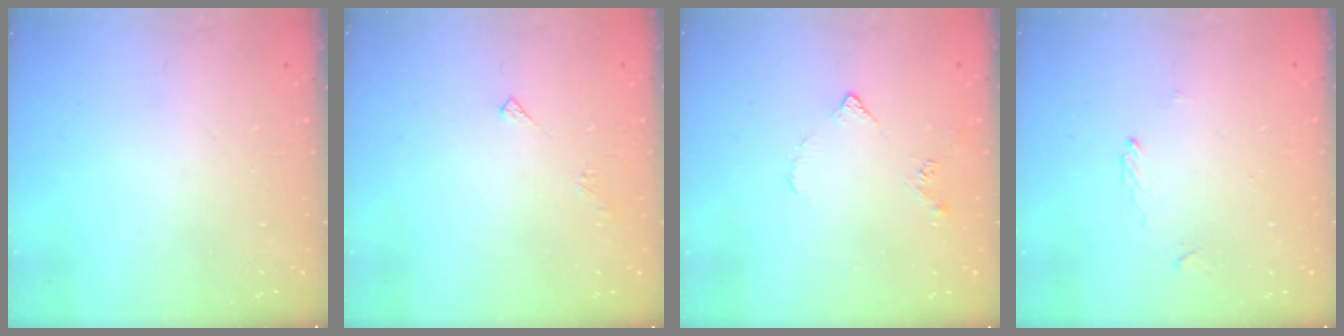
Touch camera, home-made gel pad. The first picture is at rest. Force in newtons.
{"total": 4.0, "press": 3.9, "slide": 0.6}
{"total": 3.9, "press": 3.8, "slide": 0.7}
{"total": 1.9, "press": 1.9, "slide": 0.5}